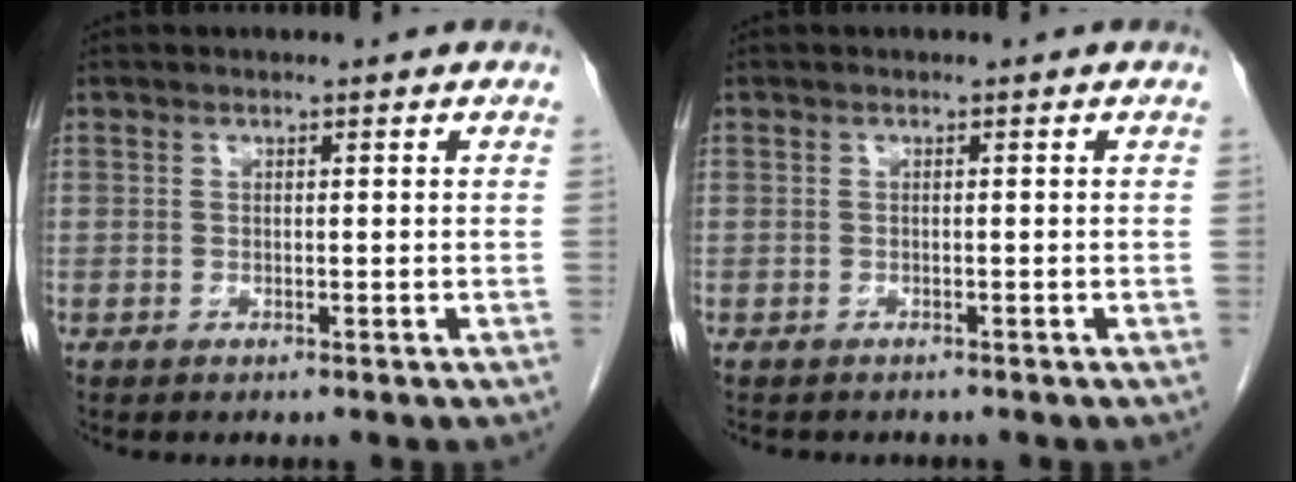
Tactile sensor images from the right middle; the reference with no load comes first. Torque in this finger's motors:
{"motor_torque": [0.12, 0.03, -0.03, 0.00]}